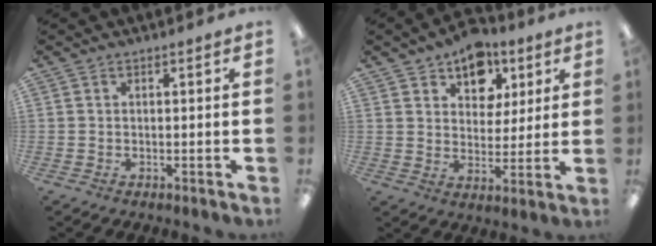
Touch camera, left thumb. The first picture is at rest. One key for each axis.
{"total": 10.7, "fx": 7.4, "fy": 7.0, "fz": 3.1, "tx": -0.045, "ty": -0.045, "tz": 0.134}